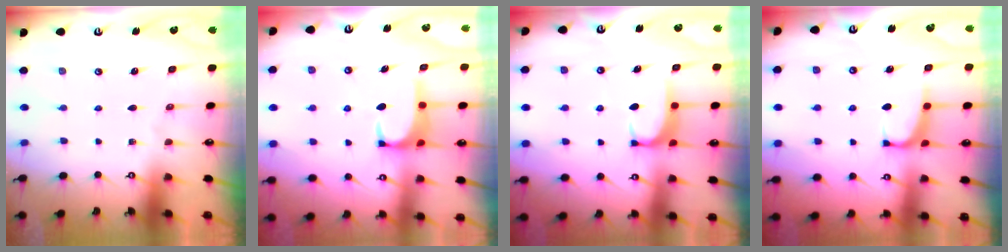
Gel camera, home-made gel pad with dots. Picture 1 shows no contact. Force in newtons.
{"total": 1.2, "press": 1.1, "slide": 0.5}
{"total": 1.6, "press": 1.6, "slide": 0.5}
{"total": 1.0, "press": 0.6, "slide": 0.7}